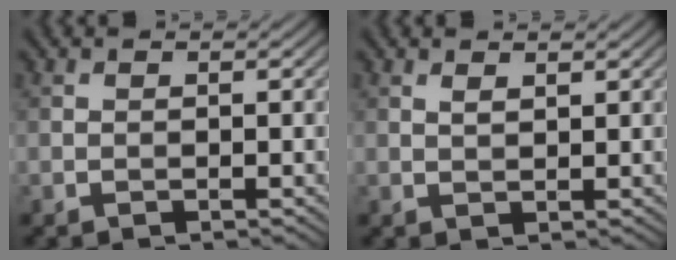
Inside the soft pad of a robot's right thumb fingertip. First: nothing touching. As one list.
[{"total": 1.2, "force": [0.9, 0.2, 0.7], "torque": [-0.019, -0.001, 0.018]}]